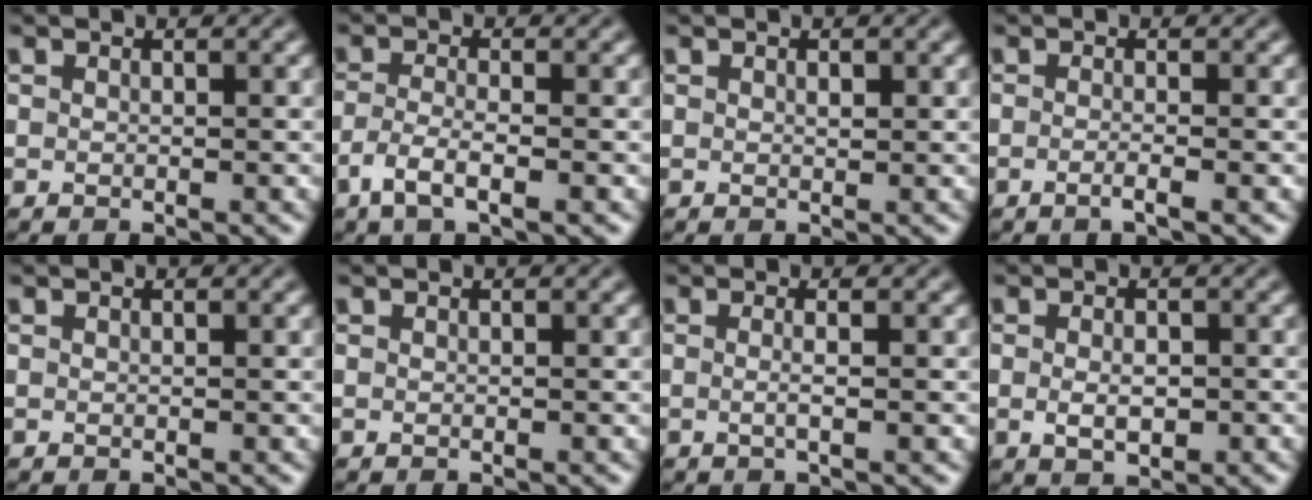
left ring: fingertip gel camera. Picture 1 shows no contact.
{"total": 2.9, "force": [-1.6, 0.7, 2.3], "torque": [-0.053, -0.002, -0.037]}
{"total": 0.6, "force": [0.2, 0.3, 0.5], "torque": [-0.008, 0.000, 0.003]}
{"total": 1.7, "force": [-0.5, 0.5, 1.6], "torque": [-0.020, -0.003, -0.016]}
{"total": 0.0}
{"total": 0.0}
{"total": 1.8, "force": [0.1, 0.6, 1.7], "torque": [-0.021, -0.008, -0.011]}
{"total": 2.4, "force": [-0.3, 1.3, 2.0], "torque": [-0.036, -0.004, -0.004]}